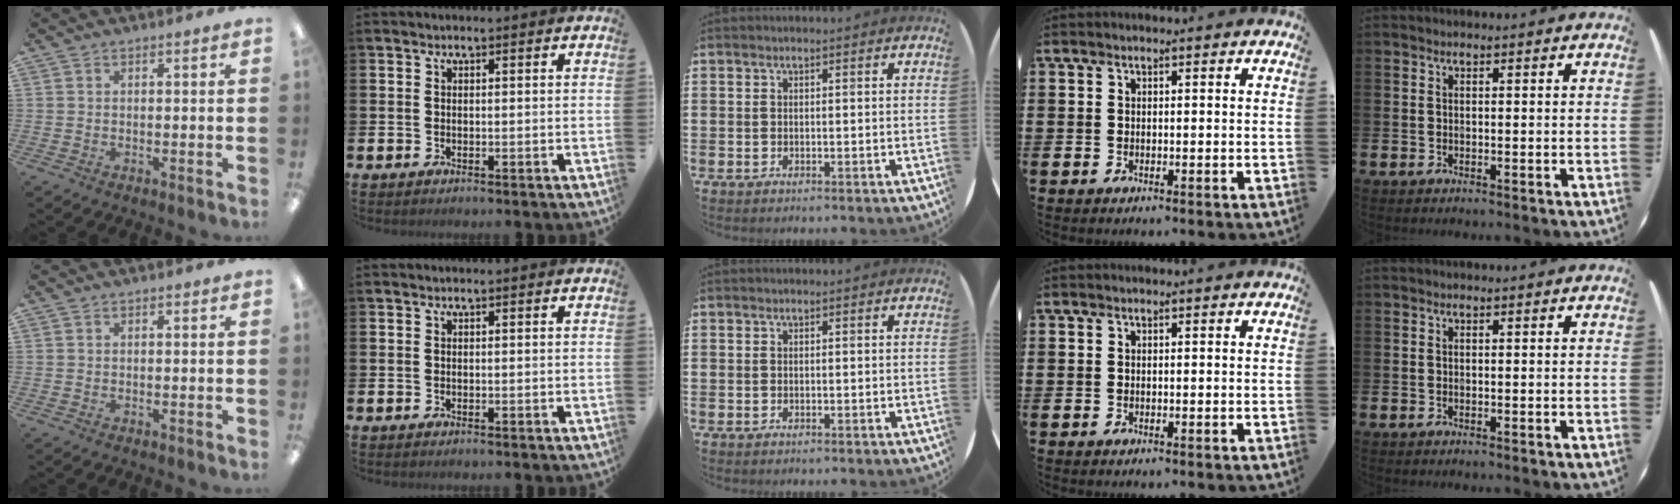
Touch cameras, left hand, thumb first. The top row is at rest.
{}